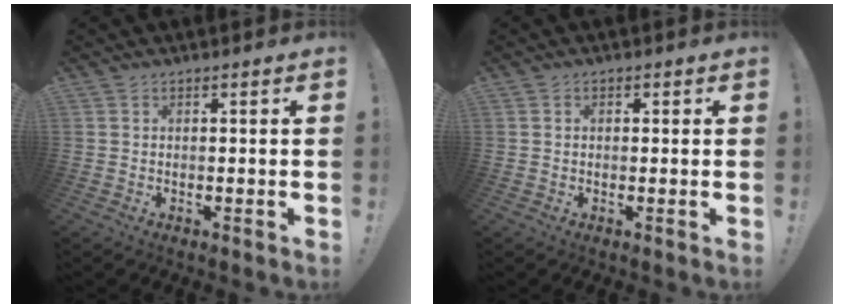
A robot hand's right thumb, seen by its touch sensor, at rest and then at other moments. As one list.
[{"total": 1.0, "force": [0.0, 0.8, 0.6], "torque": [-0.004, 0.001, -0.003]}]